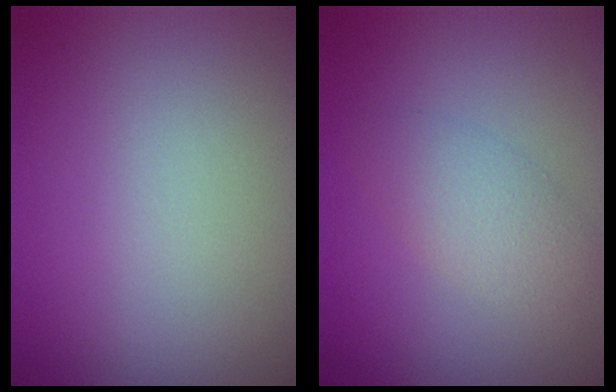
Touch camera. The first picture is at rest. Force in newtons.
{"total": 2.4, "press": 2.4, "slide": 0.1}